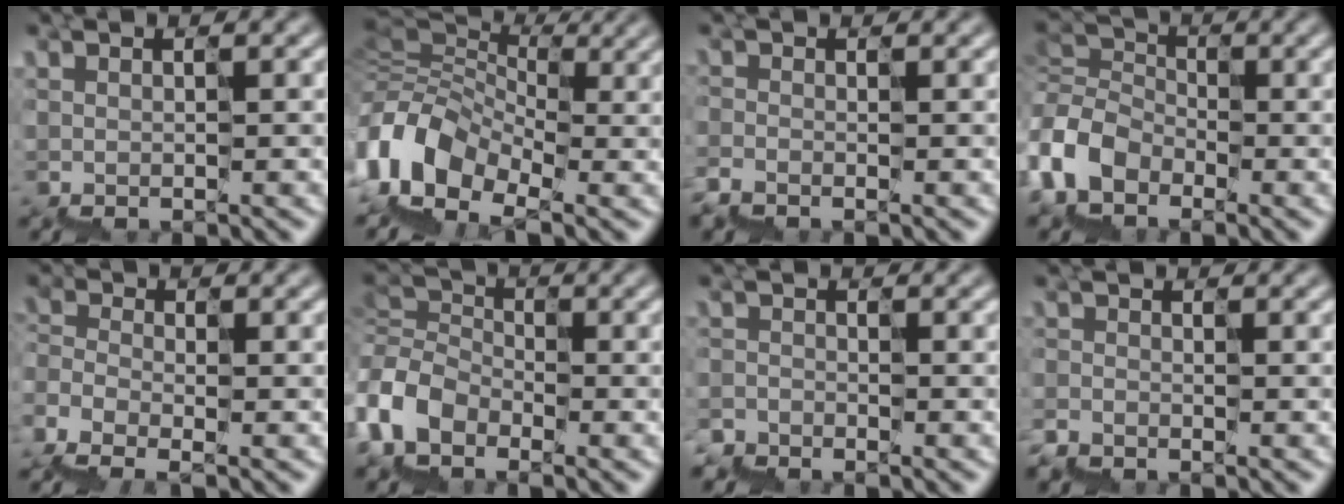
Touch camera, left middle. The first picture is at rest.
{"total": 6.0, "force": [-3.9, 4.2, 2.0], "torque": [-0.058, 0.005, -0.100]}
{"total": 1.0, "force": [-0.9, 0.1, -0.3], "torque": [0.030, 0.003, -0.025]}
{"total": 4.6, "force": [-4.2, 1.7, -1.0], "torque": [0.010, -0.005, -0.098]}
{"total": 3.1, "force": [-3.0, -0.4, -0.5], "torque": [0.010, -0.016, -0.067]}
{"total": 4.5, "force": [-4.2, 1.2, -1.2], "torque": [0.013, -0.008, -0.096]}
{"total": 2.6, "force": [-1.9, -0.4, -1.7], "torque": [0.032, -0.015, -0.046]}
{"total": 1.3, "force": [-1.2, 0.0, -0.5], "torque": [0.030, -0.003, -0.031]}